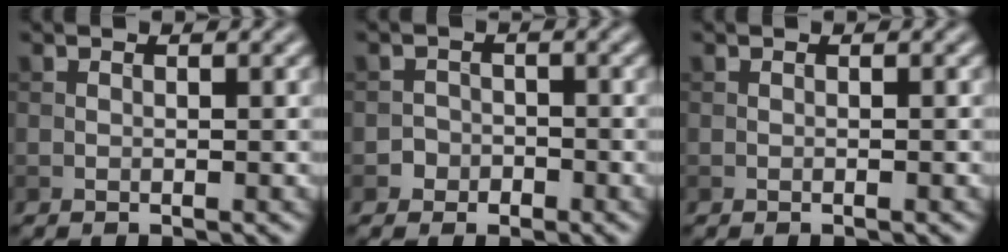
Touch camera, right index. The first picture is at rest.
{"total": 1.6, "force": [-0.8, 1.4, 0.0], "torque": [0.018, 0.009, -0.021]}
{"total": 0.0}